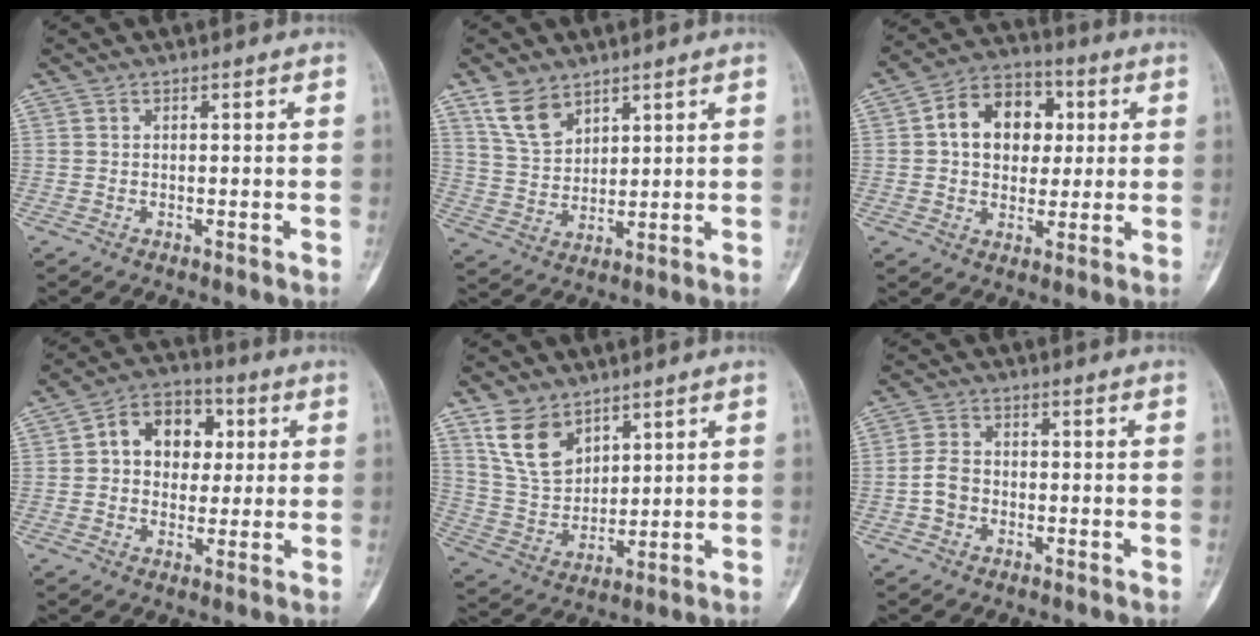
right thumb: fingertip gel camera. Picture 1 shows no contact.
{"total": 7.6, "force": [5.1, 4.6, 3.3], "torque": [-0.042, -0.025, 0.108]}
{"total": 13.1, "force": [2.4, 9.8, 8.4], "torque": [-0.091, 0.013, 0.032]}
{"total": 11.5, "force": [2.2, 8.7, 7.2], "torque": [-0.066, 0.015, 0.028]}
{"total": 10.7, "force": [6.5, 6.8, 5.1], "torque": [-0.073, -0.032, 0.141]}
{"total": 4.1, "force": [-1.2, 3.3, 2.2], "torque": [-0.034, 0.016, -0.028]}